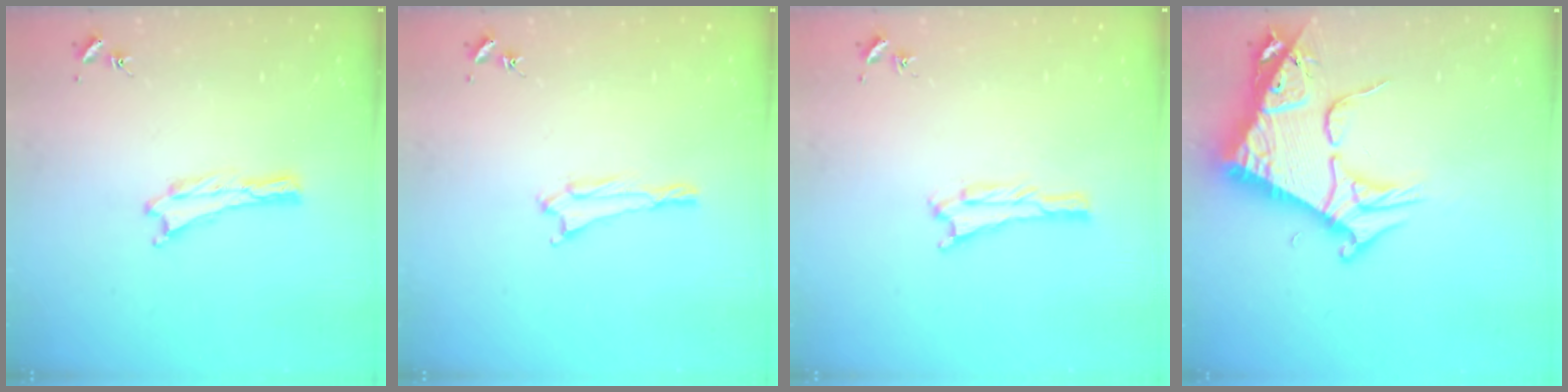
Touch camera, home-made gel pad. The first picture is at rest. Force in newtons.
{"total": 1.0, "press": 0.9, "slide": 0.2}
{"total": 0.6, "press": 0.6, "slide": 0.1}
{"total": 9.9, "press": 9.9, "slide": 1.1}